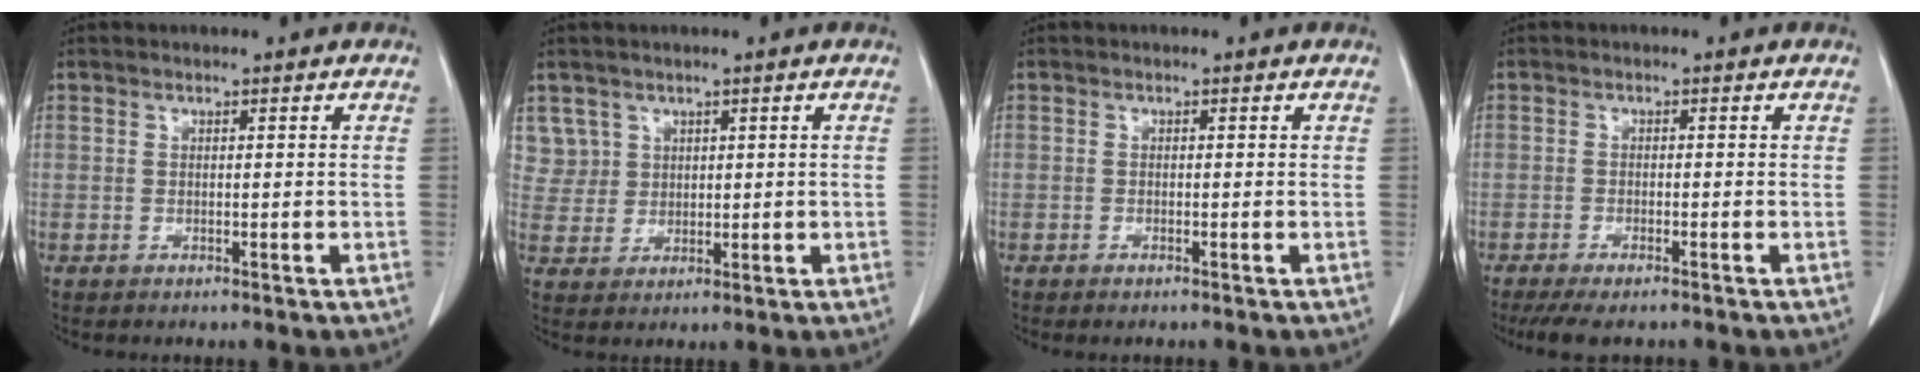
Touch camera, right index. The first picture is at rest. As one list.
[{"total": 4.4, "force": [2.3, 3.7, -0.4], "torque": [0.021, 0.006, 0.048]}, {"total": 0.8, "force": [-0.6, 0.0, 0.5], "torque": [-0.010, -0.003, -0.009]}, {"total": 5.6, "force": [-4.6, 1.0, 3.0], "torque": [-0.045, -0.011, -0.074]}]